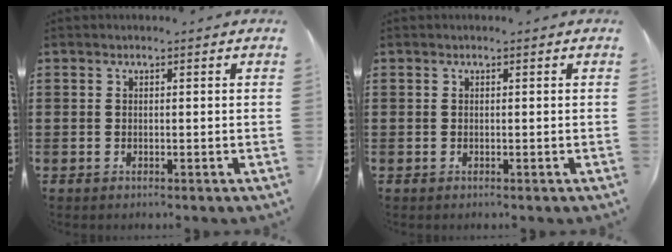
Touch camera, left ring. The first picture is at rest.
{"total": 0.0}